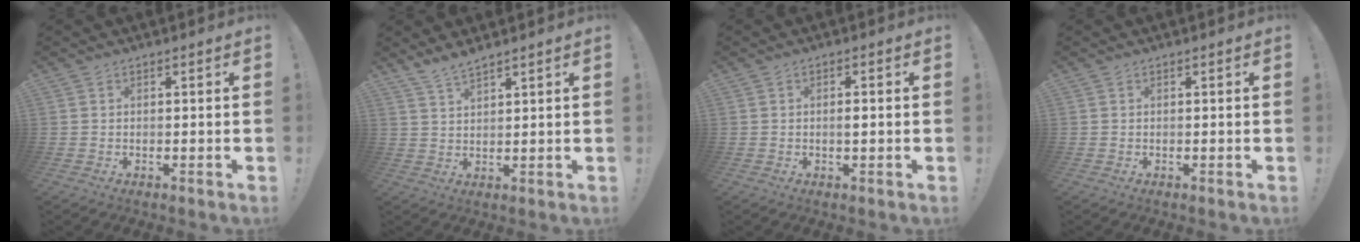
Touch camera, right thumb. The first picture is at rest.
{"total": 4.0, "force": [3.6, 0.3, 1.7], "torque": [-0.036, -0.021, 0.066]}
{"total": 1.7, "force": [-0.3, 0.4, 1.7], "torque": [-0.023, 0.000, -0.009]}
{"total": 0.0}